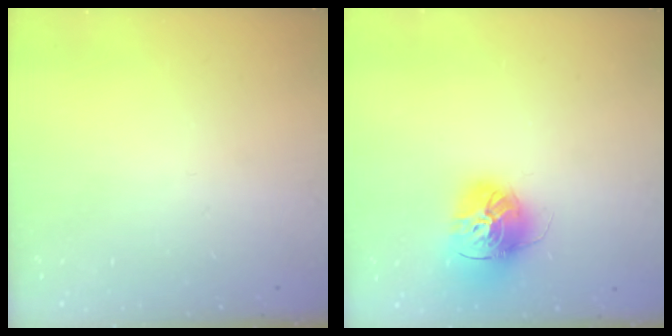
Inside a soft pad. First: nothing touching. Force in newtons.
{"total": 15.9, "press": 15.8, "slide": 1.4}